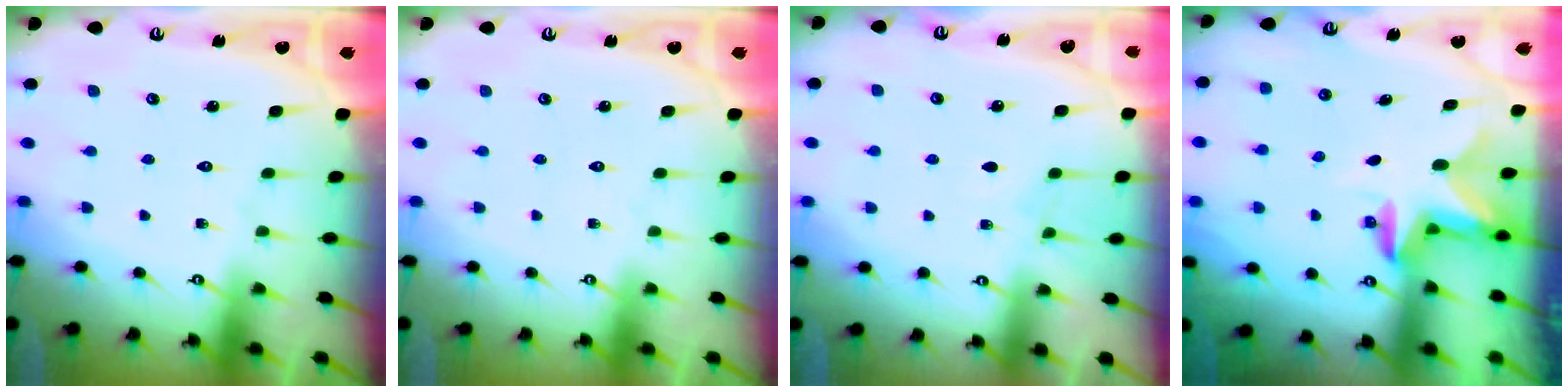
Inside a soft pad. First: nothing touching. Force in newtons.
{"total": 0.0}
{"total": 2.3, "press": 2.3, "slide": 0.4}
{"total": 2.7, "press": 2.6, "slide": 0.5}